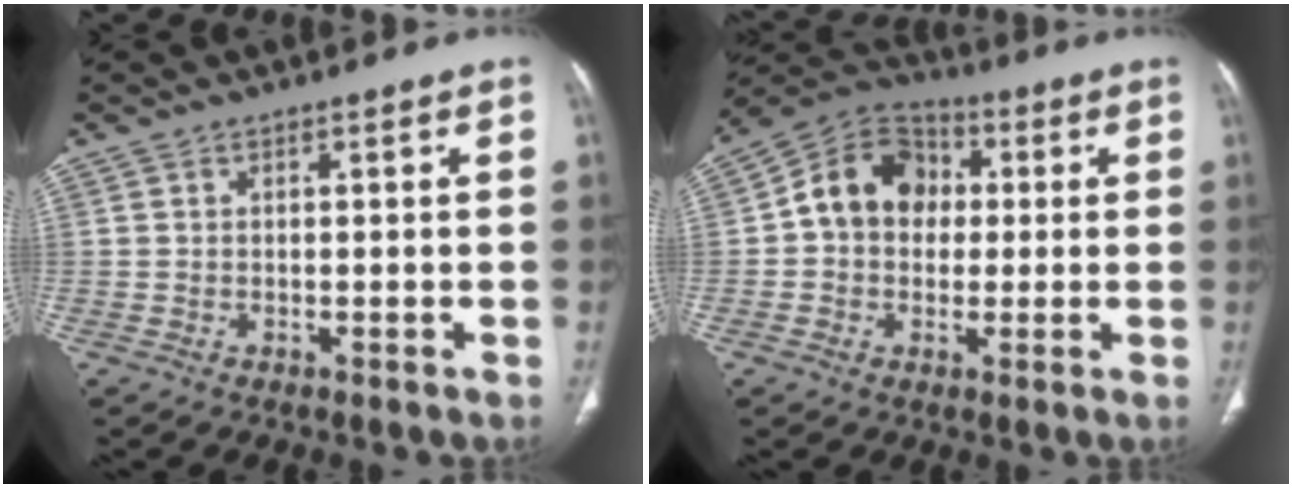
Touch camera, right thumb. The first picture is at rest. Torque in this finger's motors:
{"motor_torque": [0.31, 2.38, 0.56, -0.49, 0.08]}